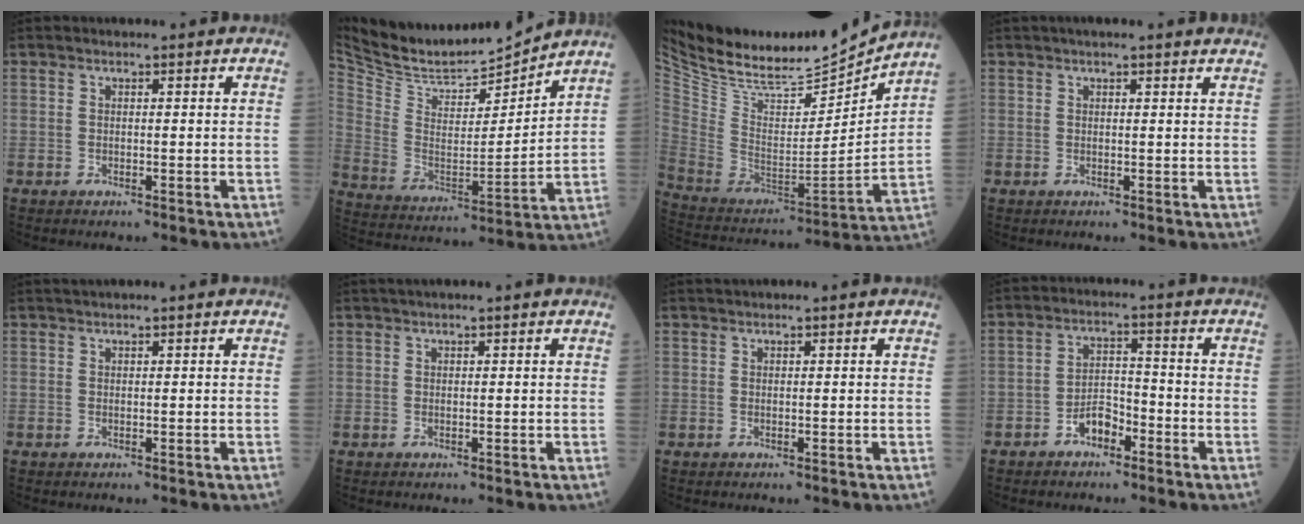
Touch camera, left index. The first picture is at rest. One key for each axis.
{"total": 14.3, "fx": 14.0, "fy": 1.1, "fz": 2.7, "tx": -0.069, "ty": -0.009, "tz": 0.259}
{"total": 23.2, "fx": 21.1, "fy": 3.7, "fz": 8.9, "tx": -0.181, "ty": -0.032, "tz": 0.357}
{"total": 4.8, "fx": 4.1, "fy": 0.2, "fz": 2.5, "tx": -0.033, "ty": 0.023, "tz": 0.042}
{"total": 1.1, "fx": 0.6, "fy": 0.0, "fz": 0.9, "tx": -0.017, "ty": 0.015, "tz": 0.013}
{"total": 1.2, "fx": 0.7, "fy": 0.0, "fz": 1.1, "tx": -0.023, "ty": 0.014, "tz": 0.012}
{"total": 0.7, "fx": 0.4, "fy": 0.1, "fz": 0.6, "tx": -0.012, "ty": 0.014, "tz": 0.008}
{"total": 4.4, "fx": -2.8, "fy": 2.2, "fz": 2.5, "tx": -0.045, "ty": 0.012, "tz": -0.052}